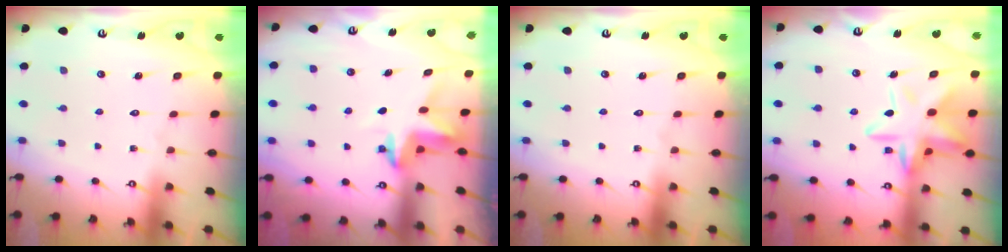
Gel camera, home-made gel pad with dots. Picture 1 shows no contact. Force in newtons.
{"total": 3.8, "press": 3.8, "slide": 0.3}
{"total": 0.0}
{"total": 14.5, "press": 14.5, "slide": 0.9}